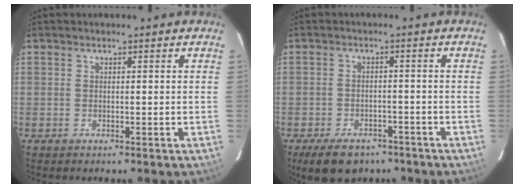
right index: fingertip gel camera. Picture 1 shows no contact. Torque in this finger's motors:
{"motor_torque": [0.91, -0.80, 0.29, 0.07]}